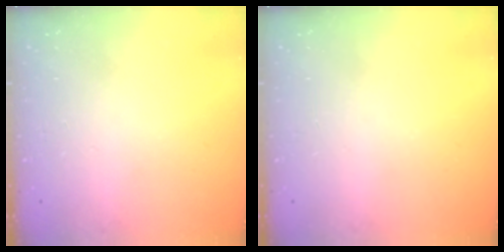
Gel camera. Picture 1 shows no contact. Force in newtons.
{"total": 0.0}